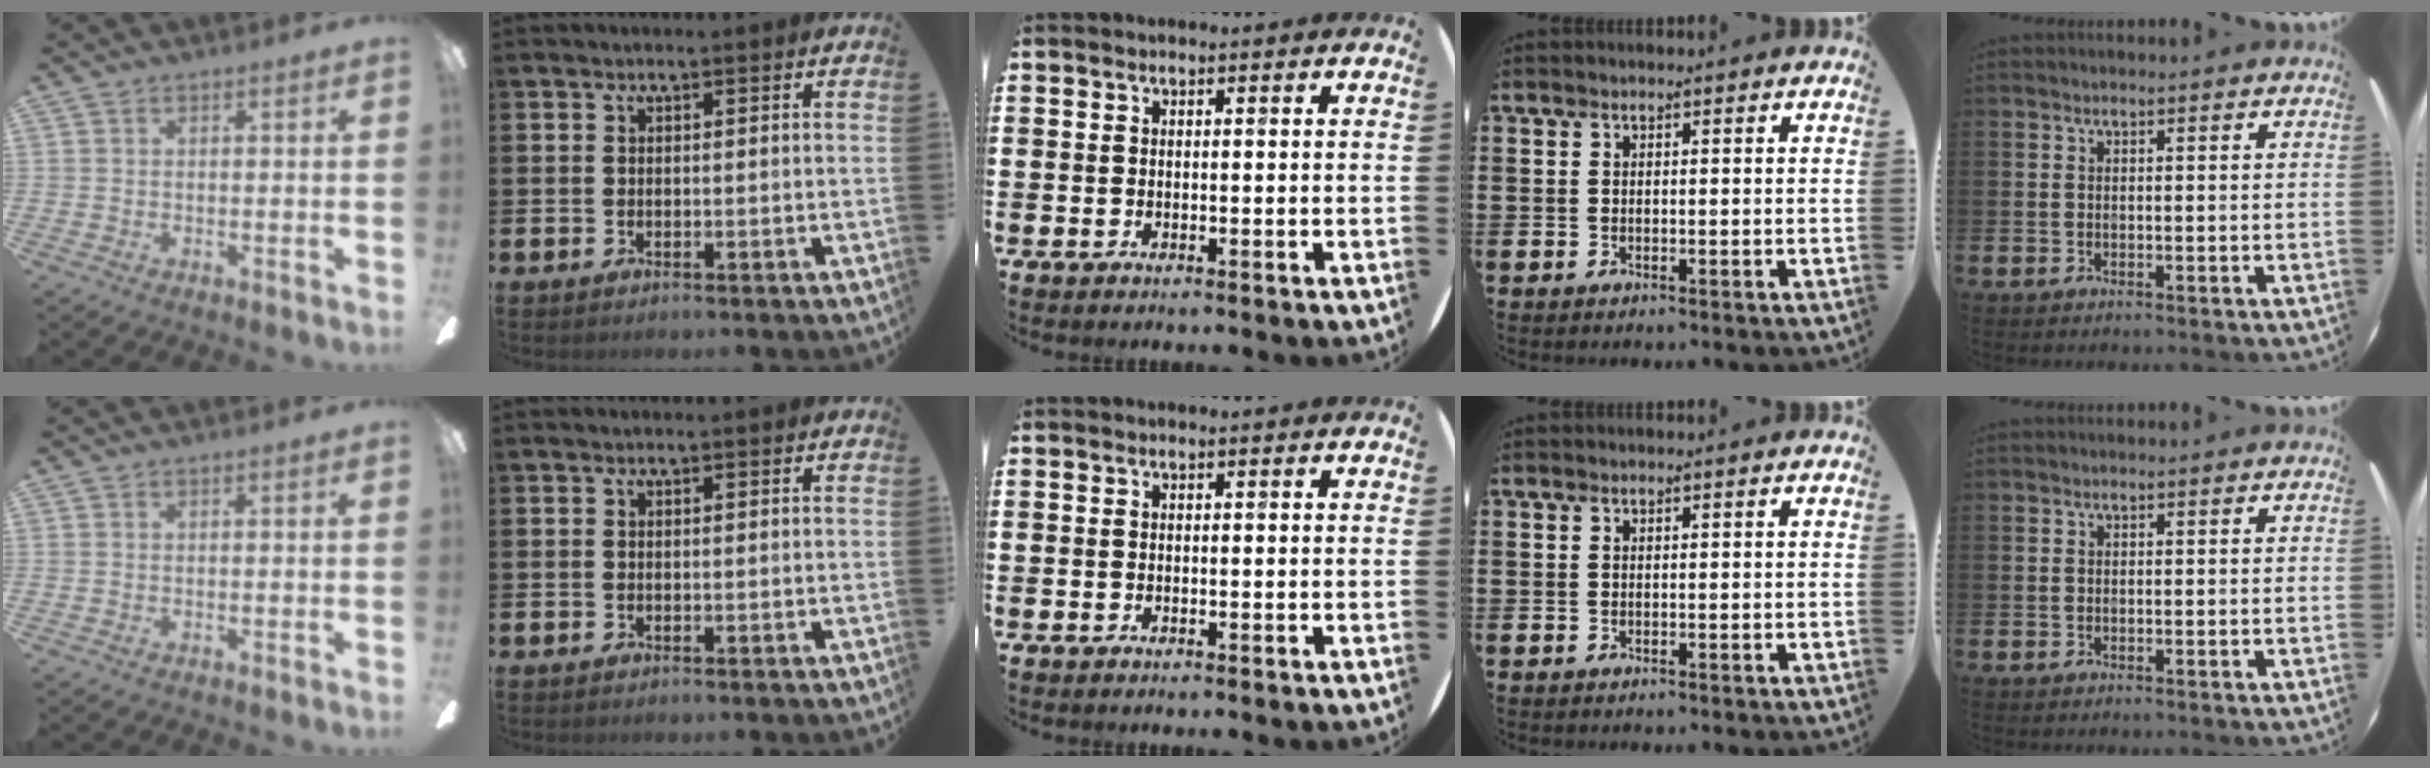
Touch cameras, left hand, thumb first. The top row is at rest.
{}